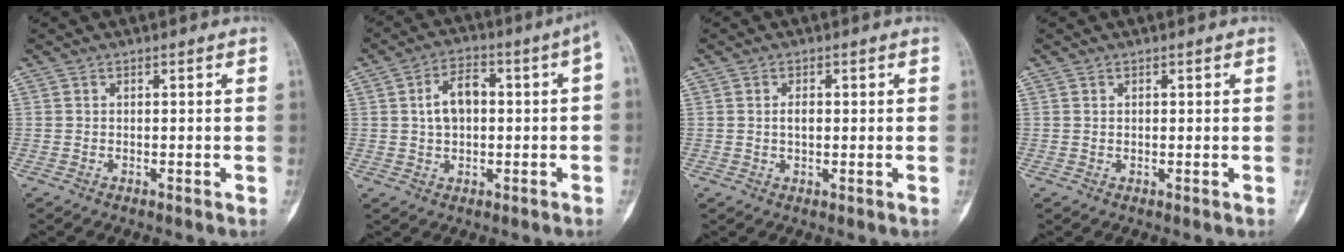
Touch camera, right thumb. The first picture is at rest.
{"total": 9.0, "force": [0.5, 4.5, 7.8], "torque": [-0.113, 0.039, 0.010]}
{"total": 2.1, "force": [0.2, 1.3, 1.6], "torque": [-0.023, 0.007, 0.003]}
{"total": 0.5, "force": [0.2, 0.4, 0.4], "torque": [-0.001, 0.004, 0.003]}